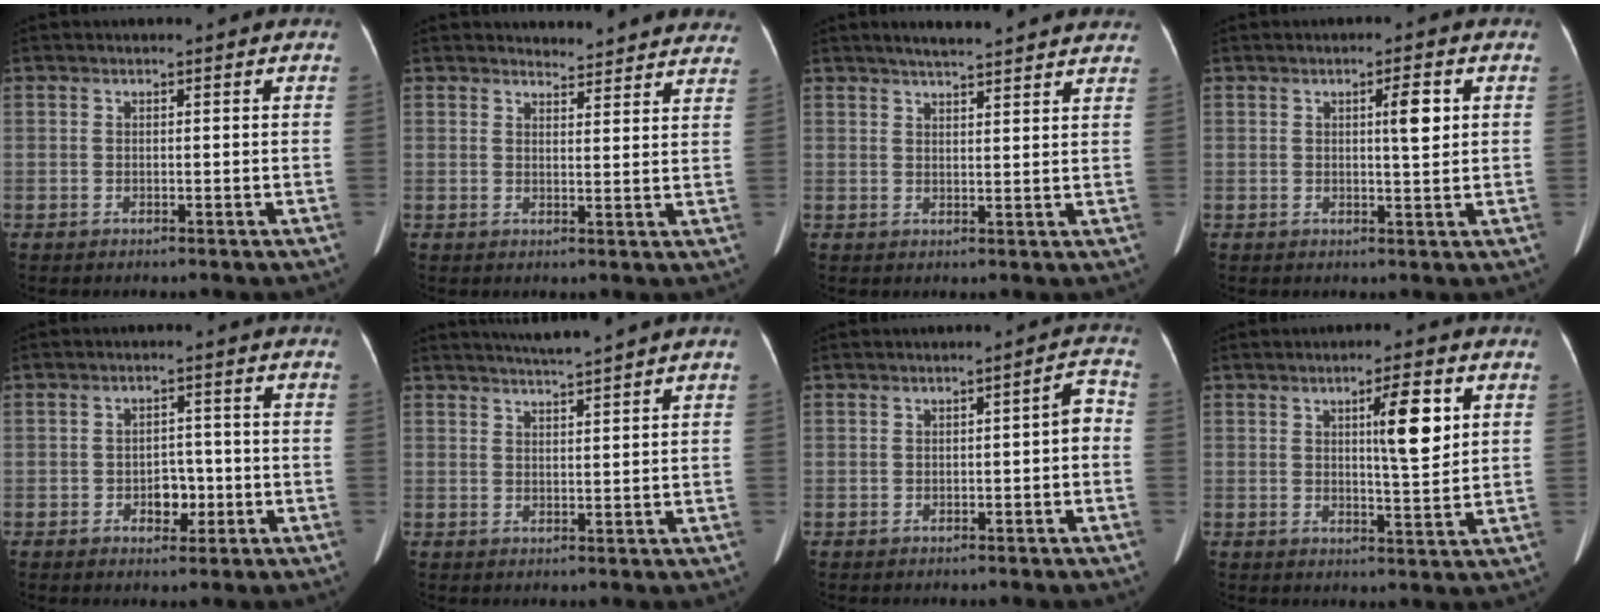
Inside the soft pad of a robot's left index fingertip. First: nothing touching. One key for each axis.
{"total": 10.7, "fx": 10.5, "fy": 1.9, "fz": 1.0, "tx": 0.018, "ty": -0.016, "tz": 0.095}
{"total": 11.7, "fx": 10.4, "fy": 1.3, "fz": 5.1, "tx": -0.067, "ty": 0.023, "tz": 0.123}
{"total": 3.5, "fx": 0.9, "fy": 0.5, "fz": 3.3, "tx": -0.048, "ty": -0.001, "tz": 0.012}
{"total": 3.7, "fx": -1.3, "fy": 2.5, "fz": 2.4, "tx": -0.031, "ty": 0.009, "tz": -0.017}
{"total": 5.2, "fx": 4.6, "fy": -1.6, "fz": 1.9, "tx": -0.034, "ty": 0.001, "tz": 0.073}
{"total": 3.0, "fx": -0.7, "fy": 0.8, "fz": 2.8, "tx": -0.025, "ty": 0.019, "tz": -0.012}
{"total": 6.7, "fx": 2.3, "fy": 0.9, "fz": 6.2, "tx": -0.096, "ty": 0.000, "tz": 0.034}